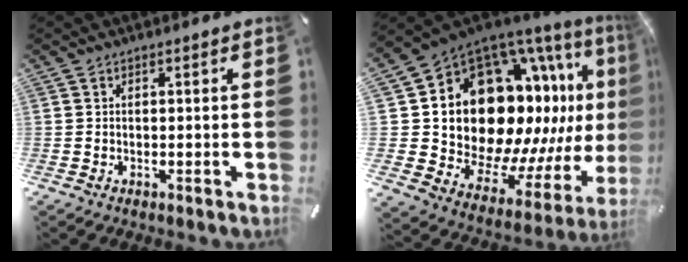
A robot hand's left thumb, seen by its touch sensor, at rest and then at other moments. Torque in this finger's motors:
{"motor_torque": [2.71, 2.30, 2.77, 0.00, 0.38]}